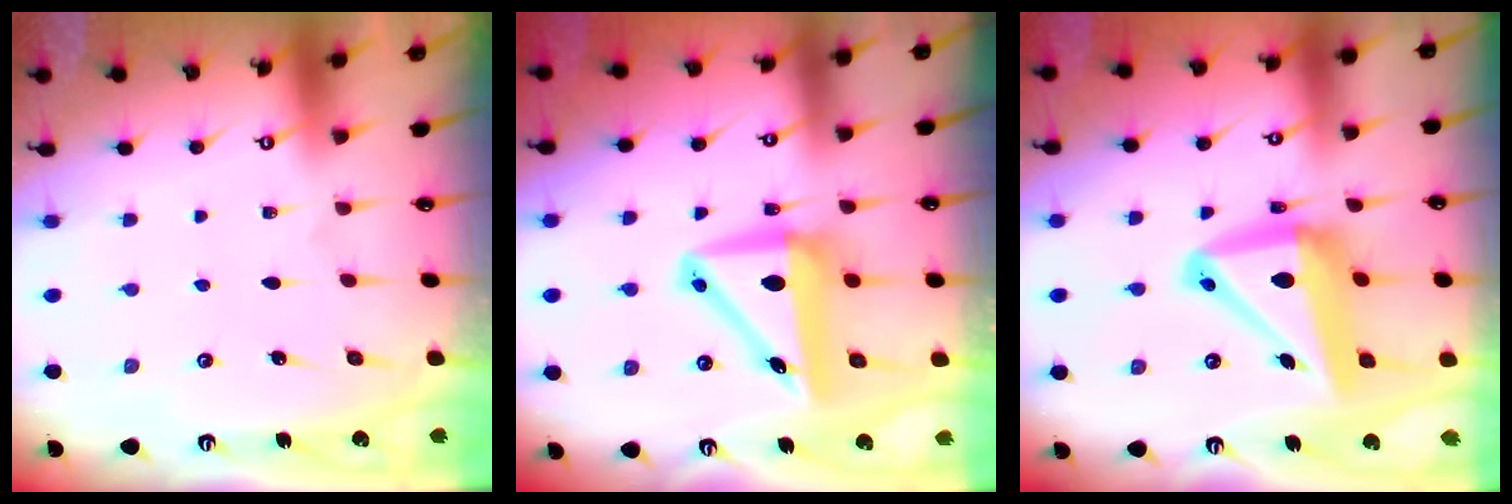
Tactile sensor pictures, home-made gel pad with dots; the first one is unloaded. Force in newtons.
{"total": 9.2, "press": 8.9, "slide": 2.4}
{"total": 16.1, "press": 15.6, "slide": 3.9}